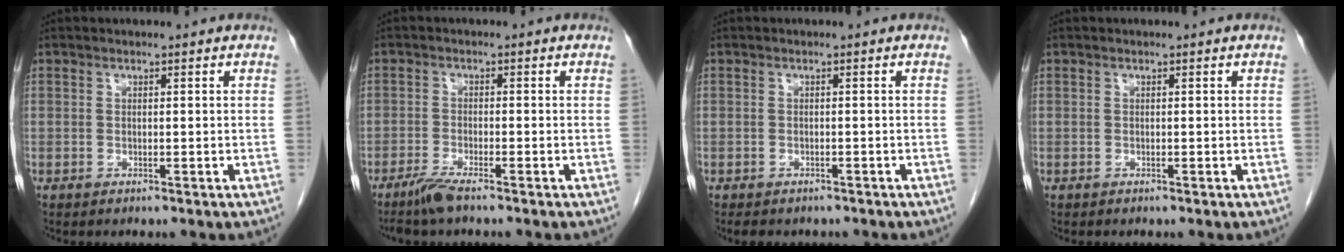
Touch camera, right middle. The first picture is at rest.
{"total": 3.1, "force": [-2.5, -0.1, 1.9], "torque": [-0.047, -0.007, -0.053]}
{"total": 5.1, "force": [-4.4, 2.1, 1.7], "torque": [-0.024, -0.005, -0.052]}
{"total": 0.0}